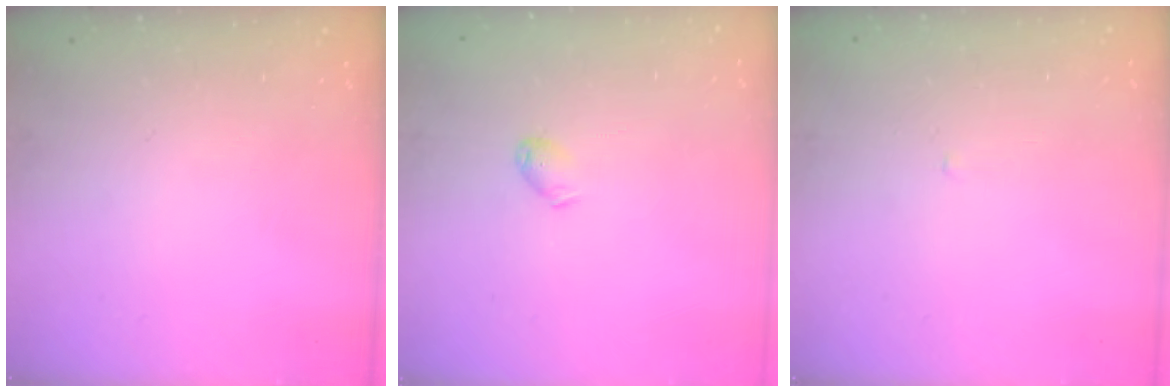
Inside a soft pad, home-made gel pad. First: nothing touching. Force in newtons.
{"total": 3.3, "press": 3.2, "slide": 0.6}
{"total": 1.7, "press": 1.7, "slide": 0.3}